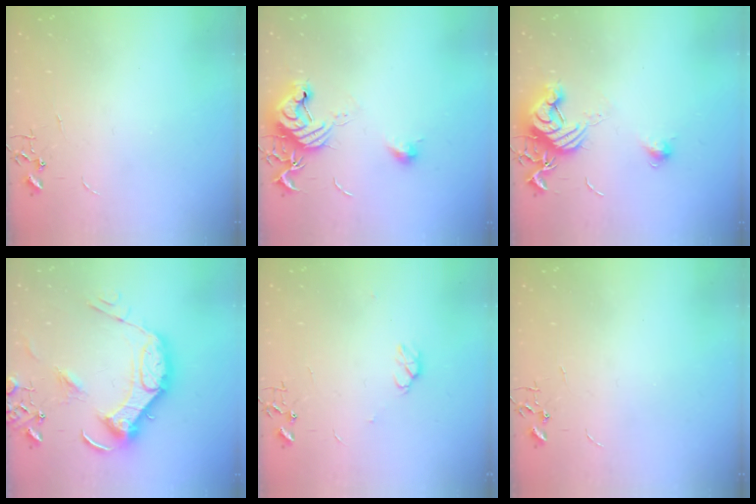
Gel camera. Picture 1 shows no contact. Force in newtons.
{"total": 13.7, "press": 13.7, "slide": 0.9}
{"total": 12.3, "press": 12.3, "slide": 0.7}
{"total": 19.5, "press": 19.4, "slide": 2.4}
{"total": 4.8, "press": 4.7, "slide": 0.6}
{"total": 0.0}